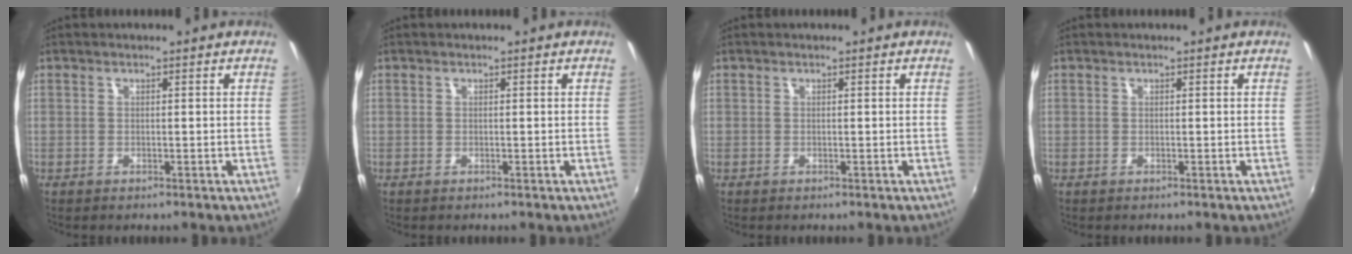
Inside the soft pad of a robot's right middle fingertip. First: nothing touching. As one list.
[{"total": 0.0}, {"total": 0.0}, {"total": 0.0}]